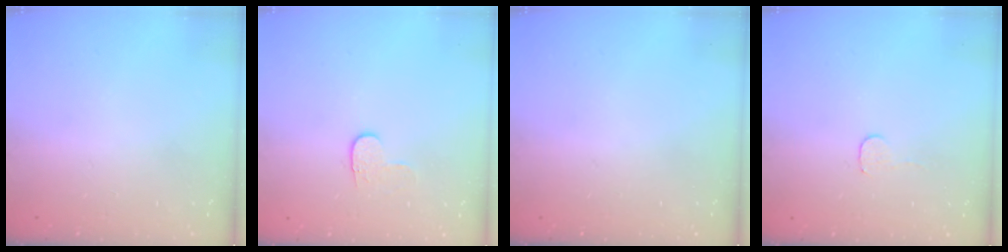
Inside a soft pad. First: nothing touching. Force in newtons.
{"total": 3.8, "press": 3.8, "slide": 0.5}
{"total": 0.0}
{"total": 3.2, "press": 3.1, "slide": 0.3}